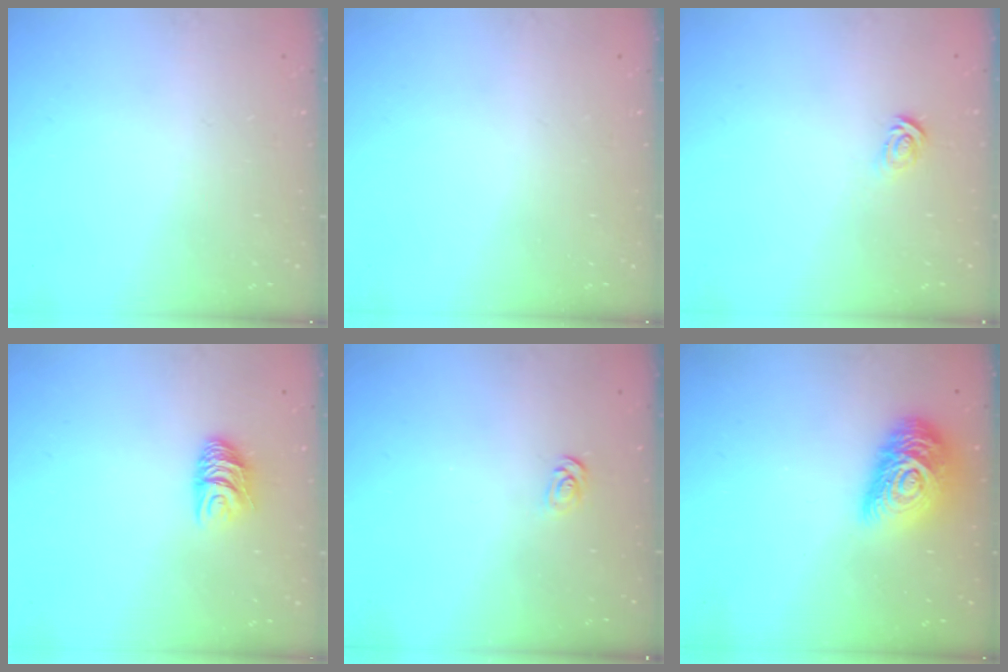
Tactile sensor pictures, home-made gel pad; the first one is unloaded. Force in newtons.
{"total": 0.0}
{"total": 2.8, "press": 2.8, "slide": 0.2}
{"total": 7.5, "press": 7.5, "slide": 0.6}
{"total": 2.1, "press": 2.1, "slide": 0.2}
{"total": 15.1, "press": 15.0, "slide": 1.0}